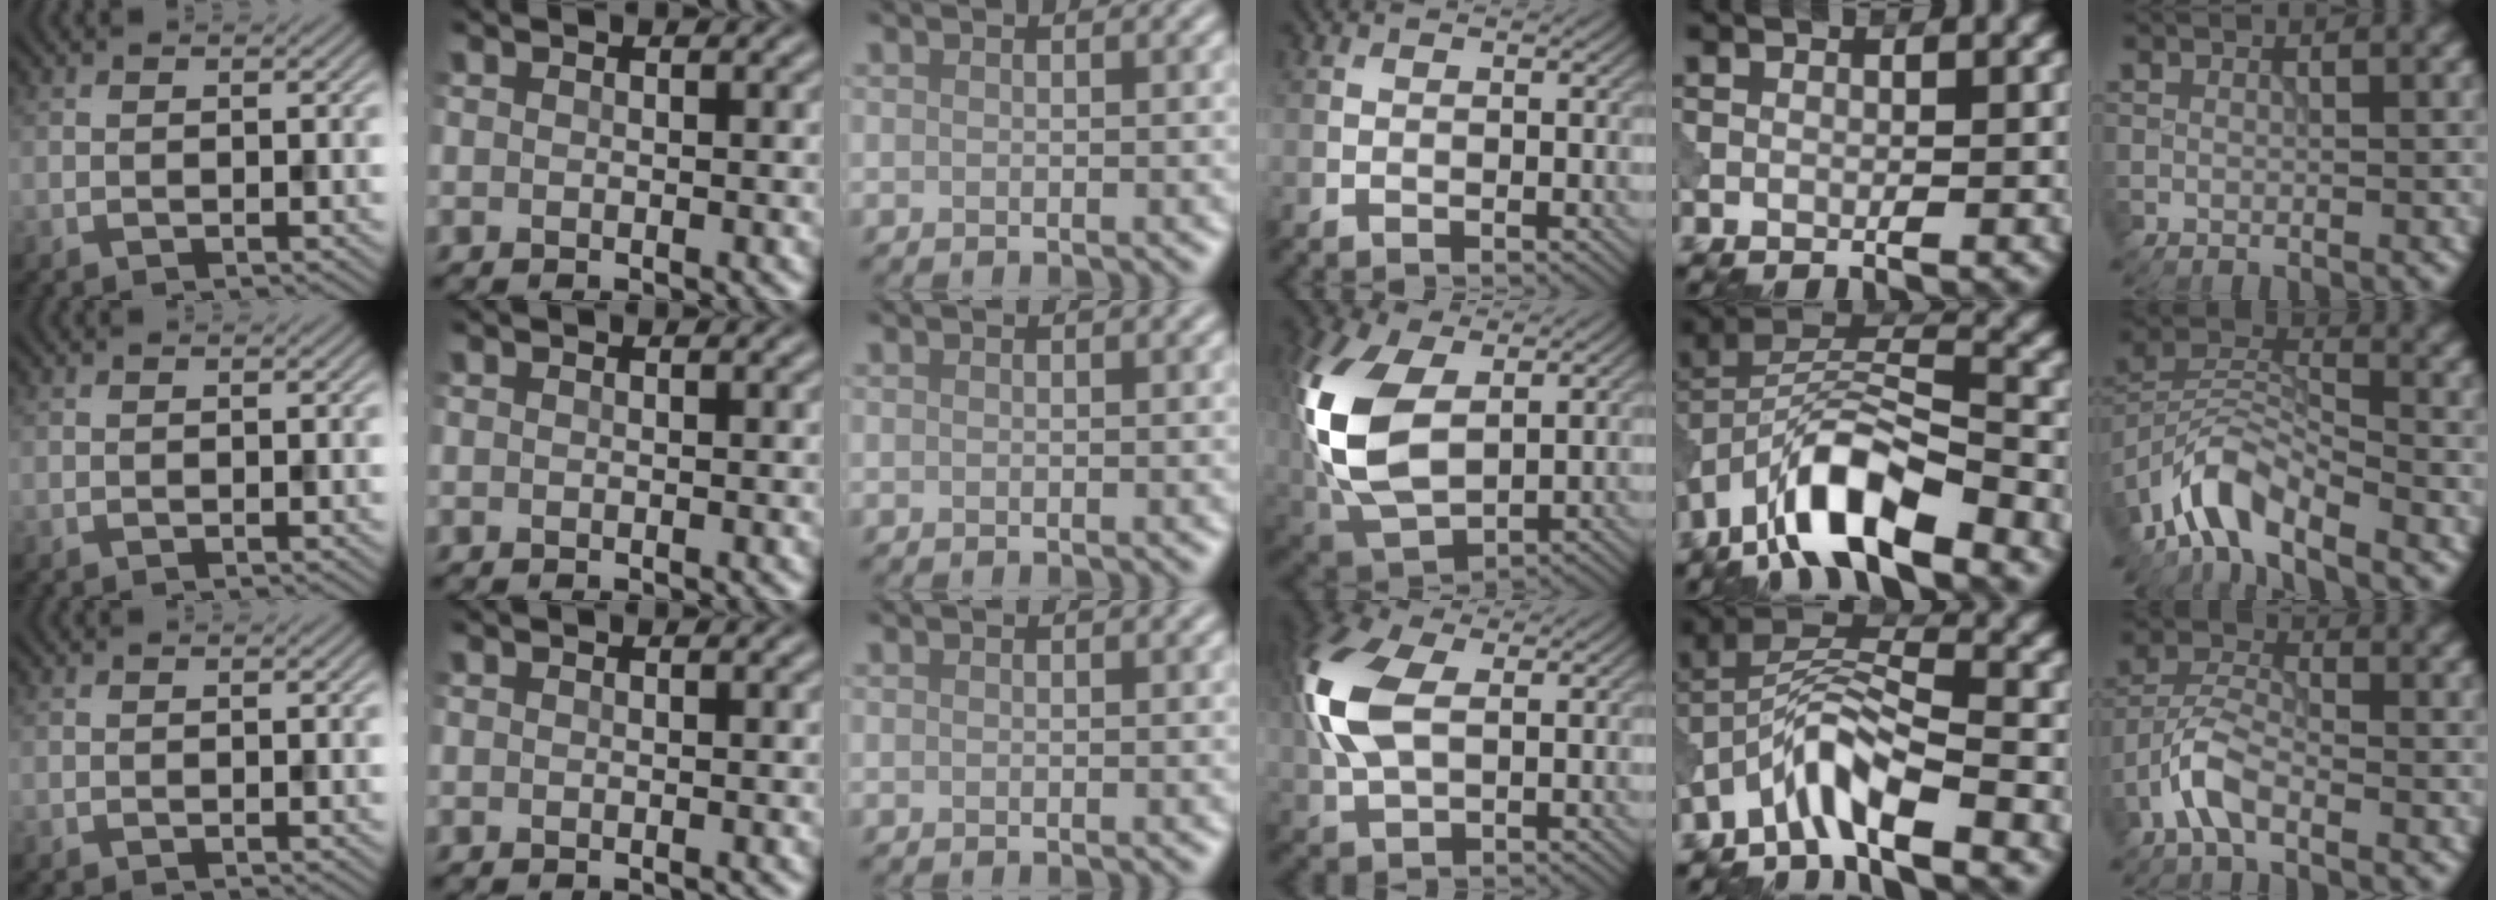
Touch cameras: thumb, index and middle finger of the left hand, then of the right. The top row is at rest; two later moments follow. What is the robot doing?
{"motion": "wipe", "object": "makeup brush"}